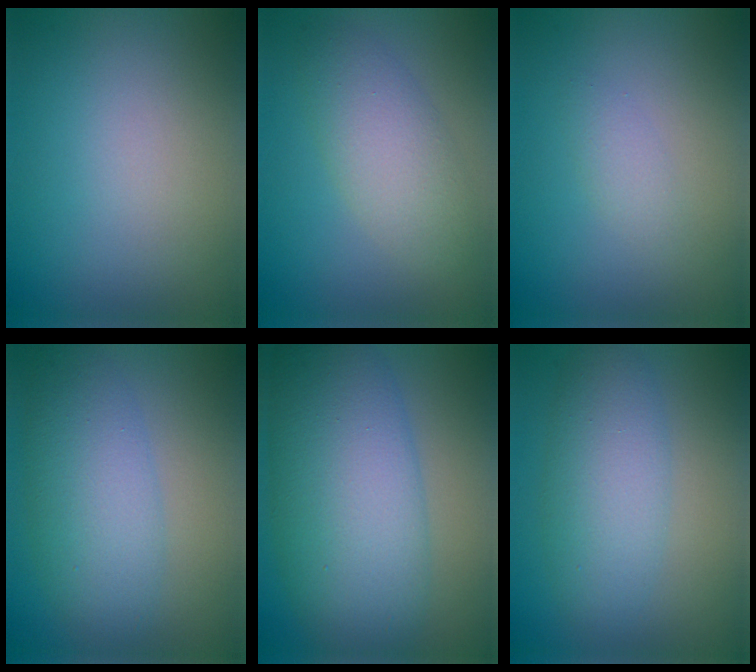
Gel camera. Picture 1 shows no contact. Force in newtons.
{"total": 4.3, "press": 4.3, "slide": 0.0}
{"total": 1.1, "press": 1.1, "slide": 0.1}
{"total": 5.7, "press": 5.7, "slide": 0.3}
{"total": 10.4, "press": 10.4, "slide": 0.4}
{"total": 4.9, "press": 4.9, "slide": 0.2}